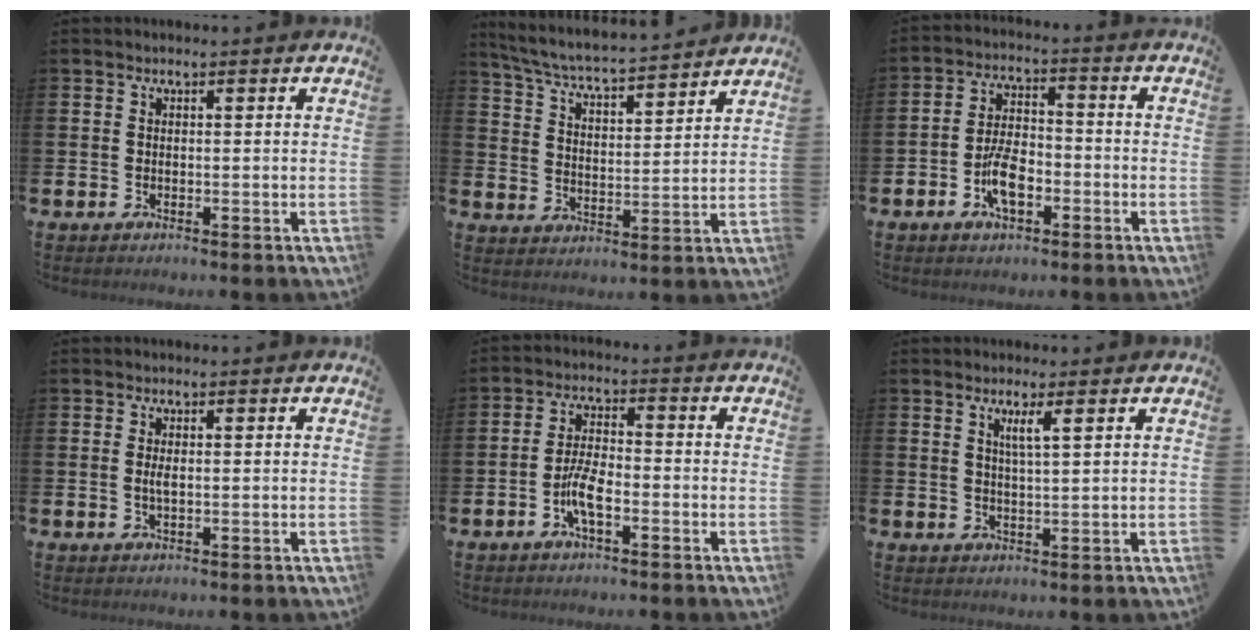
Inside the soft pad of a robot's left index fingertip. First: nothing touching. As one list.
[{"total": 5.4, "force": [5.2, 0.0, 1.5], "torque": [-0.055, -0.045, 0.085]}, {"total": 6.0, "force": [-2.3, 3.0, 4.7], "torque": [-0.083, 0.005, -0.047]}, {"total": 1.3, "force": [0.1, 0.4, 1.3], "torque": [-0.019, -0.001, 0.000]}, {"total": 4.8, "force": [-1.7, 1.6, 4.1], "torque": [-0.084, 0.005, -0.035]}, {"total": 2.6, "force": [1.8, 0.0, 1.8], "torque": [-0.033, -0.003, 0.030]}]